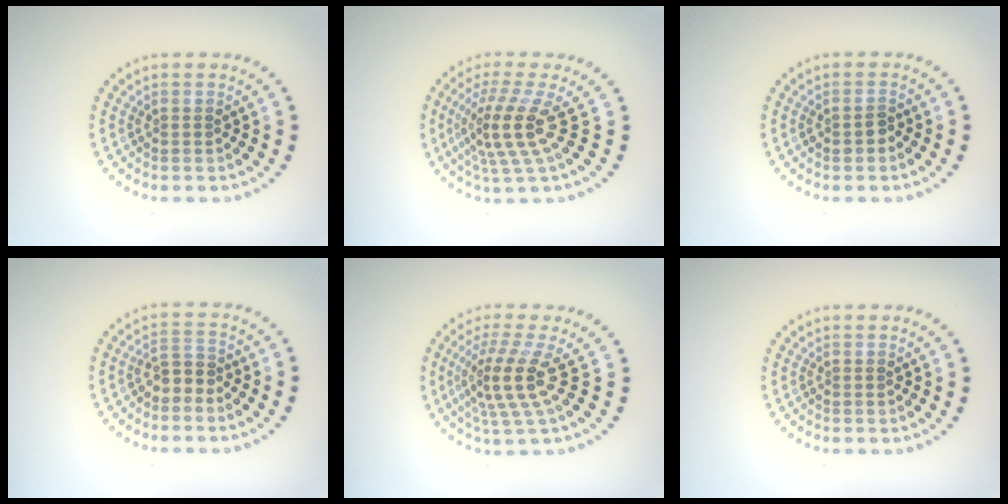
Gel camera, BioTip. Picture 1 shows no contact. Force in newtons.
{"total": 4.2, "press": 3.0, "slide": 3.0}
{"total": 1.1, "press": 1.1, "slide": 0.3}
{"total": 2.0, "press": 1.8, "slide": 0.9}
{"total": 4.1, "press": 3.0, "slide": 2.8}
{"total": 0.0}